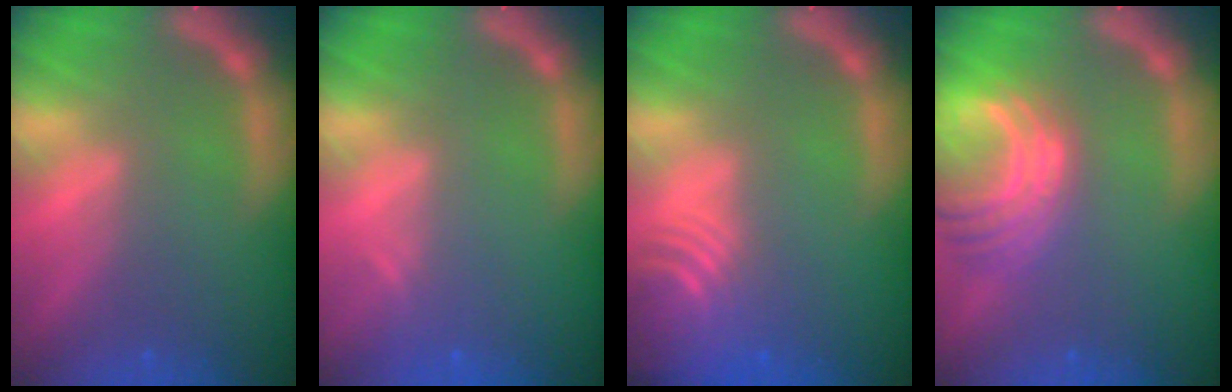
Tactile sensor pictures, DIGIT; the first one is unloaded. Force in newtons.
{"total": 0.9}
{"total": 7.5}
{"total": 7.6}